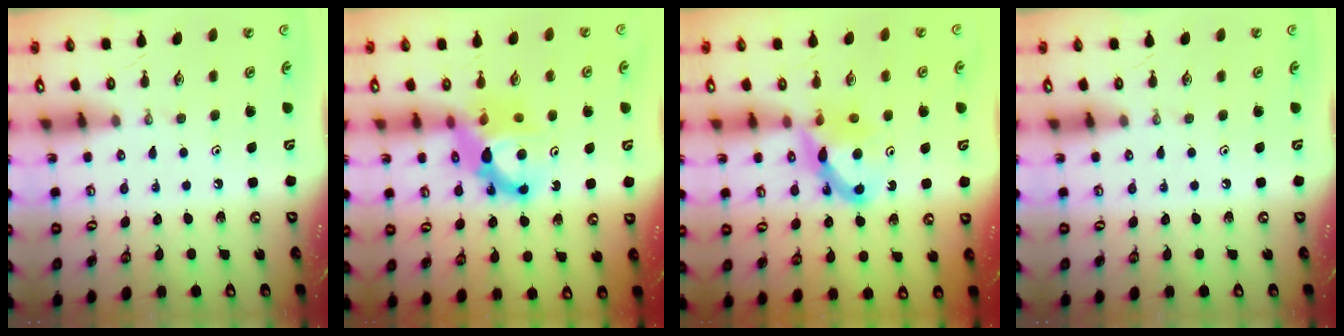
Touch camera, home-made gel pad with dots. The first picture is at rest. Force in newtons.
{"total": 11.4, "press": 11.4, "slide": 1.2}
{"total": 7.4, "press": 7.3, "slide": 0.5}
{"total": 0.0}